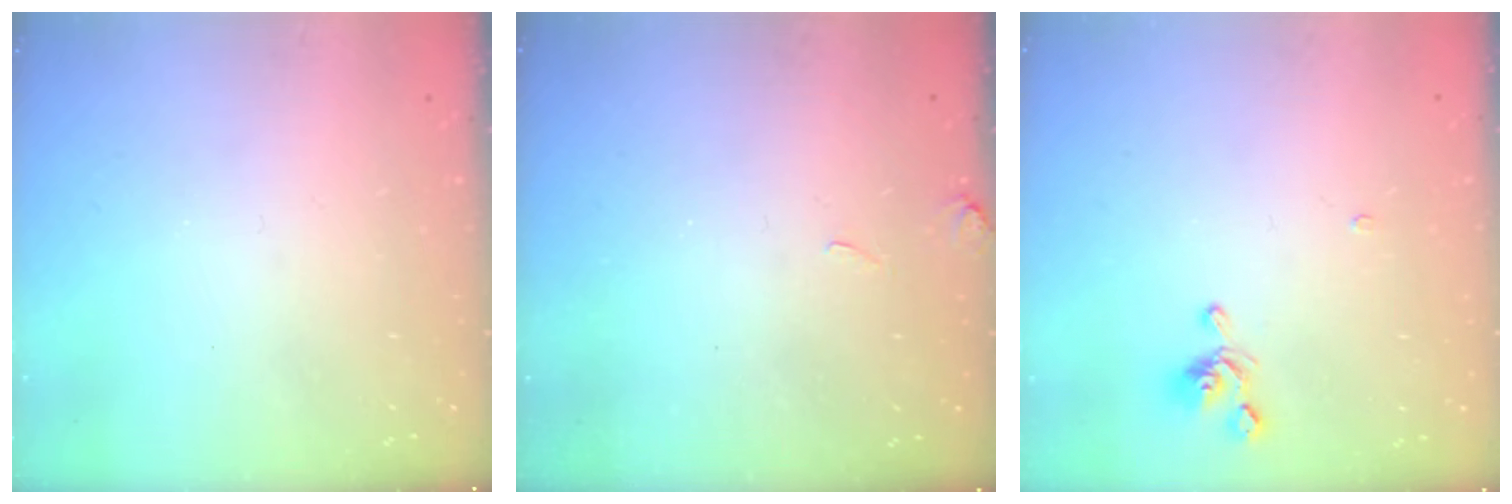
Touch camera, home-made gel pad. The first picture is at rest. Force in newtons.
{"total": 4.0, "press": 3.9, "slide": 0.5}
{"total": 2.4, "press": 2.3, "slide": 0.7}